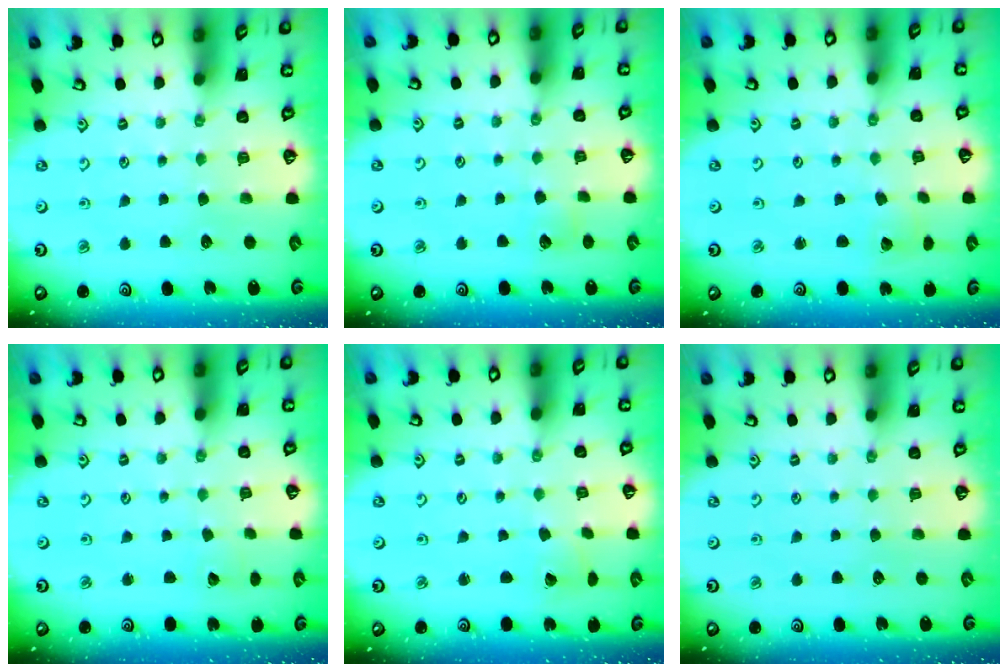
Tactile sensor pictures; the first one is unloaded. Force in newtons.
{"total": 3.8, "press": 3.8, "slide": 0.5}
{"total": 1.8, "press": 1.8, "slide": 0.1}
{"total": 1.4, "press": 1.4, "slide": 0.1}
{"total": 2.0, "press": 2.0, "slide": 0.3}
{"total": 0.0}